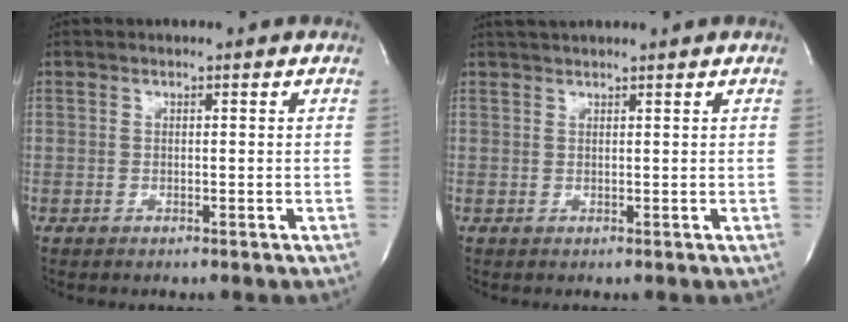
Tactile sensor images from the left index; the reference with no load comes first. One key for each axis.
{"total": 3.0, "fx": 2.8, "fy": -0.3, "fz": 1.2, "tx": -0.013, "ty": 0.025, "tz": 0.048}